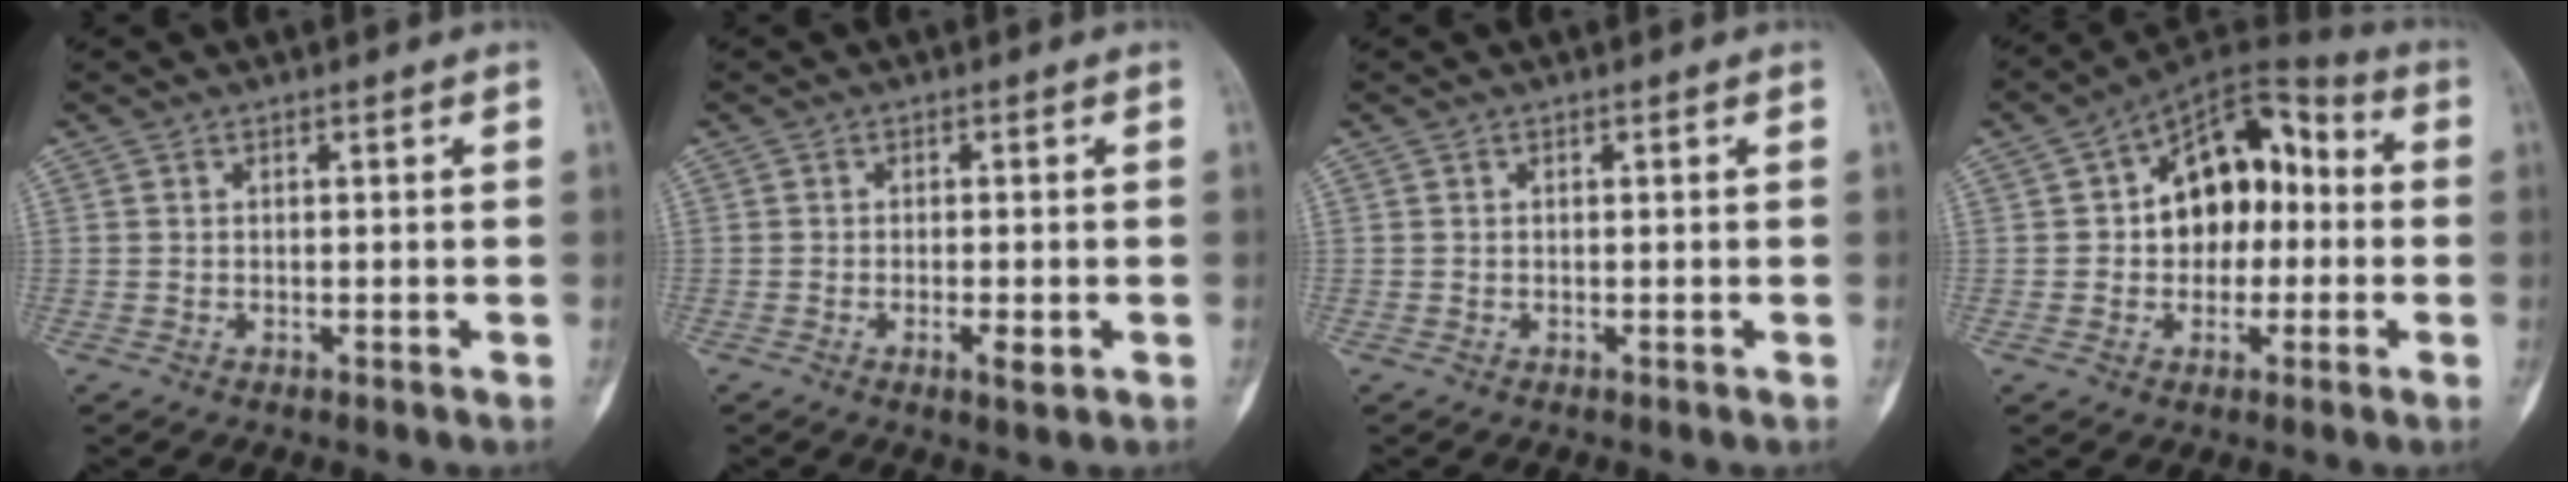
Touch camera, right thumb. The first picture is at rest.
{"total": 2.8, "force": [-1.1, 0.8, 2.5], "torque": [-0.039, -0.003, -0.017]}
{"total": 0.0}
{"total": 15.1, "force": [0.5, 10.0, 11.2], "torque": [-0.115, 0.043, -0.004]}